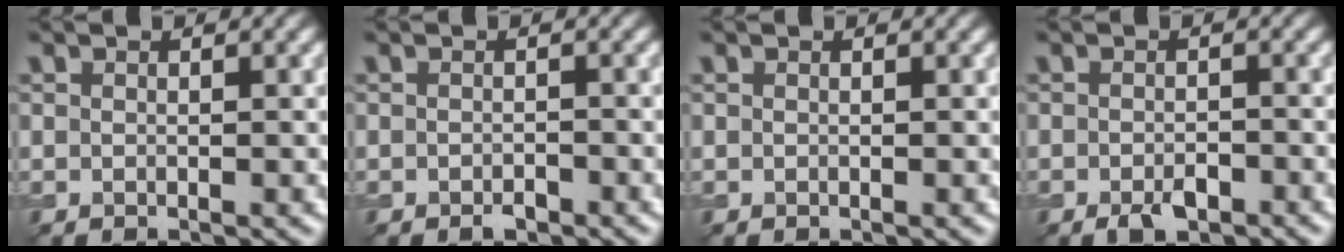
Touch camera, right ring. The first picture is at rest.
{"total": 1.0, "force": [-0.6, 0.5, 0.5], "torque": [-0.008, -0.002, -0.010]}
{"total": 0.0}
{"total": 2.2, "force": [-1.3, 1.0, 1.4], "torque": [-0.023, -0.001, -0.024]}